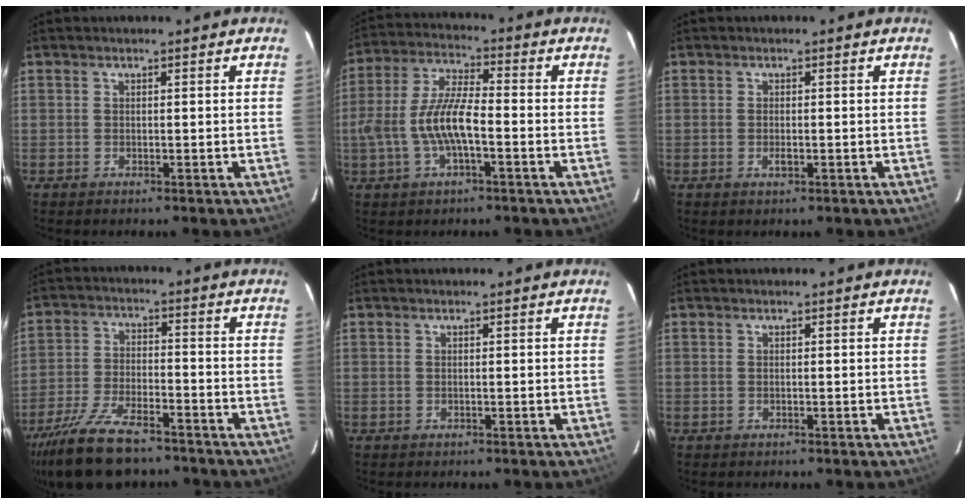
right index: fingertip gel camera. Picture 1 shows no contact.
{"total": 10.7, "force": [-3.0, 3.4, 9.8], "torque": [-0.206, 0.005, -0.054]}
{"total": 1.4, "force": [-0.5, 0.7, 1.1], "torque": [-0.021, -0.001, -0.008]}
{"total": 16.0, "force": [-12.7, 5.3, 8.2], "torque": [-0.183, -0.028, -0.224]}
{"total": 0.0}
{"total": 0.0}